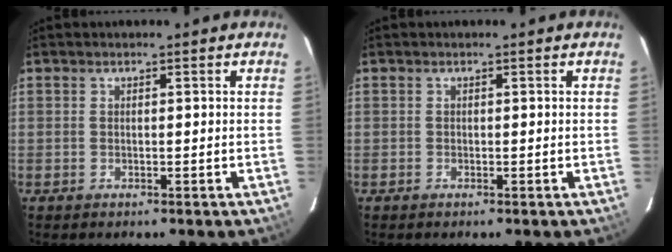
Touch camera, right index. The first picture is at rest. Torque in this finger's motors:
{"motor_torque": [0.12, 0.07, 0.08, 0.01]}